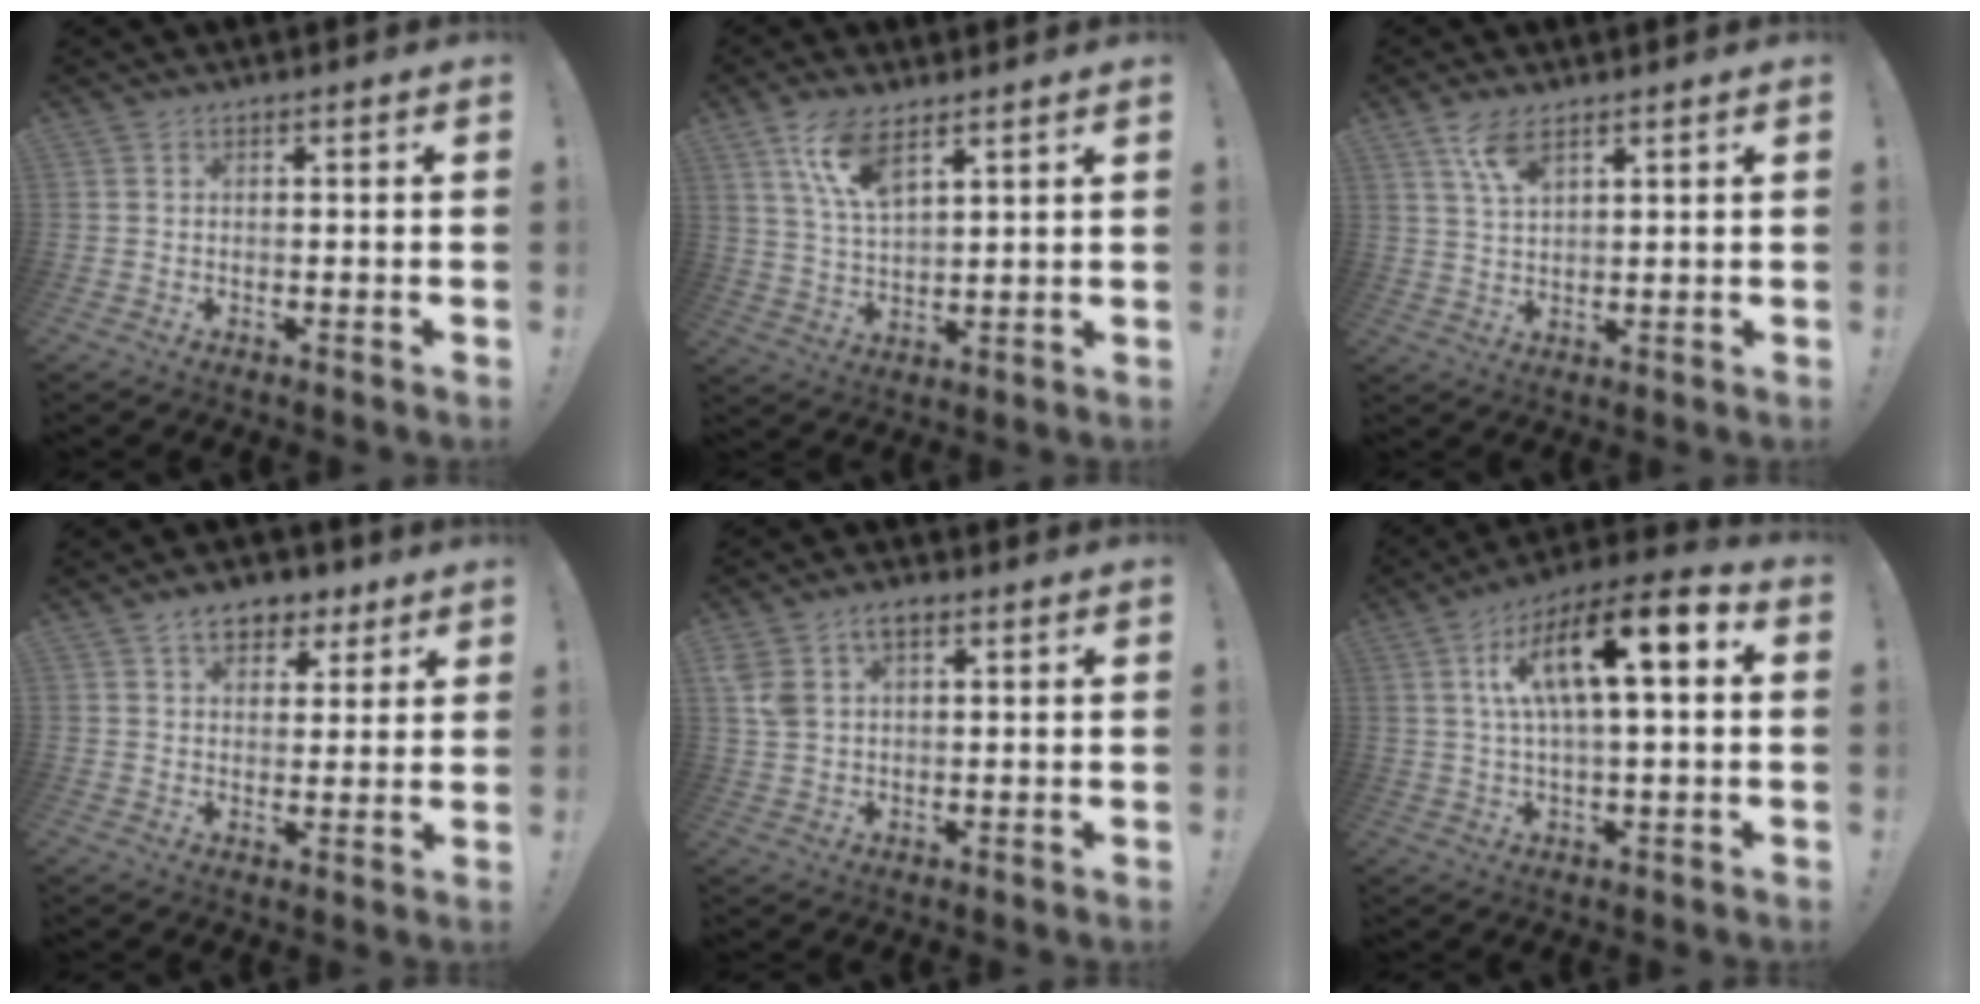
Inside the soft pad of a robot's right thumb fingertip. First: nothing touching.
{"total": 10.6, "force": [7.0, 4.1, 6.9], "torque": [-0.133, -0.025, 0.131]}
{"total": 6.9, "force": [4.4, 2.7, 4.6], "torque": [-0.083, -0.018, 0.080]}
{"total": 8.6, "force": [5.0, 5.7, 4.0], "torque": [-0.057, -0.017, 0.094]}
{"total": 6.6, "force": [3.0, 4.1, 4.1], "torque": [-0.077, -0.006, 0.056]}
{"total": 16.2, "force": [4.5, 4.9, 14.7], "torque": [-0.249, -0.009, 0.066]}